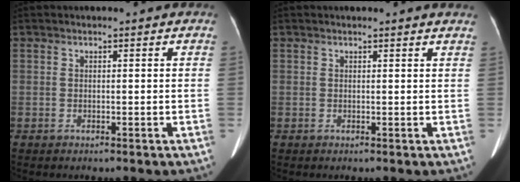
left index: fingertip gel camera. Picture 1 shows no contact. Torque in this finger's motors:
{"motor_torque": [0.72, -0.83, 0.07, 0.00]}